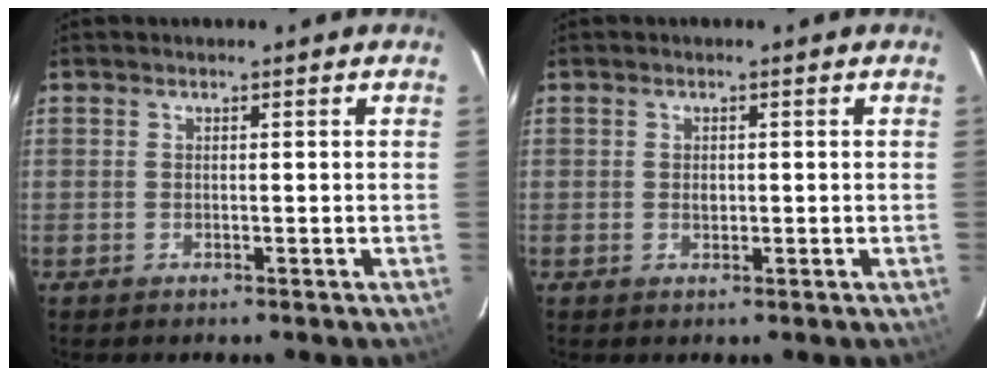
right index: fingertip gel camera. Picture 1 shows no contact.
{"total": 1.3, "force": [0.0, 1.0, 0.7], "torque": [-0.011, 0.002, 0.001]}